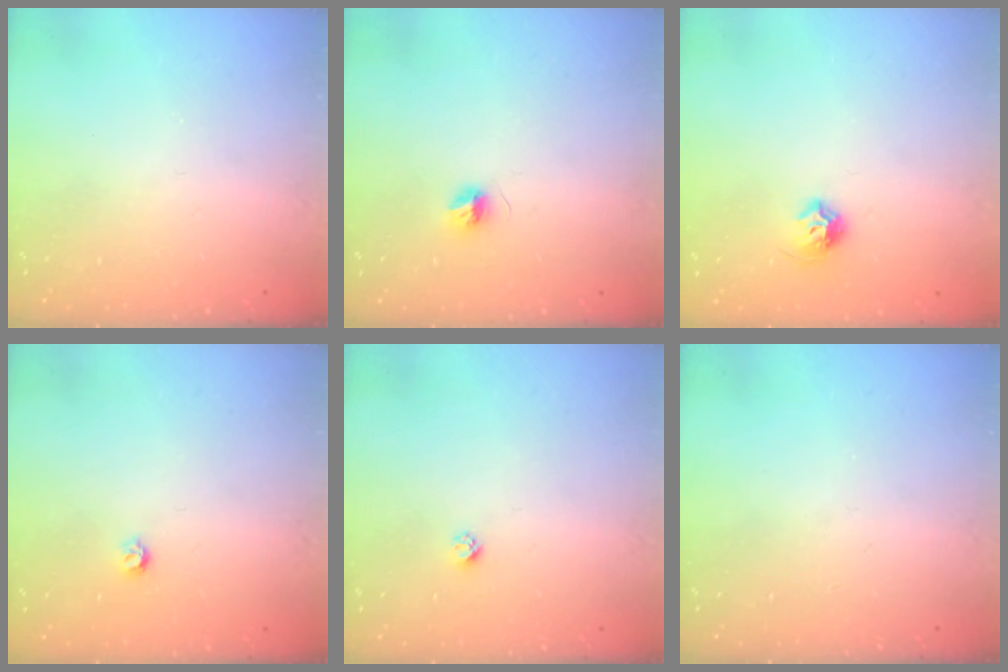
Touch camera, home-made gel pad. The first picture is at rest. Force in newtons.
{"total": 5.0, "press": 5.0, "slide": 0.6}
{"total": 7.0, "press": 6.9, "slide": 0.8}
{"total": 3.5, "press": 3.5, "slide": 0.3}
{"total": 2.3, "press": 2.3, "slide": 0.2}
{"total": 0.0}